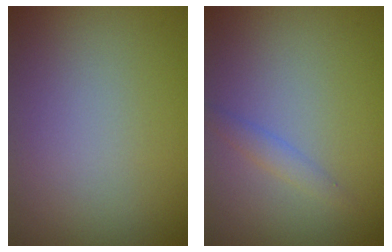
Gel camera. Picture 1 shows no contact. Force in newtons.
{"total": 1.3, "press": 1.3, "slide": 0.0}